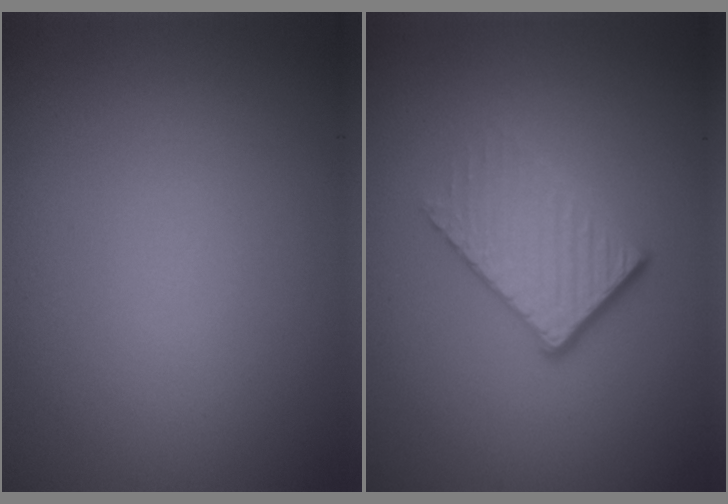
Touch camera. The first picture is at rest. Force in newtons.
{"total": 3.9, "press": 2.6, "slide": 3.0}